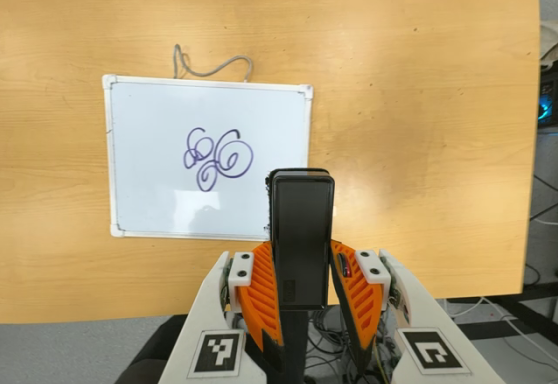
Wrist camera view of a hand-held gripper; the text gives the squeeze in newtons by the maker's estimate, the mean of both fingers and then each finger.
{"total": 4.2, "left": 2.8, "right": 5.6}